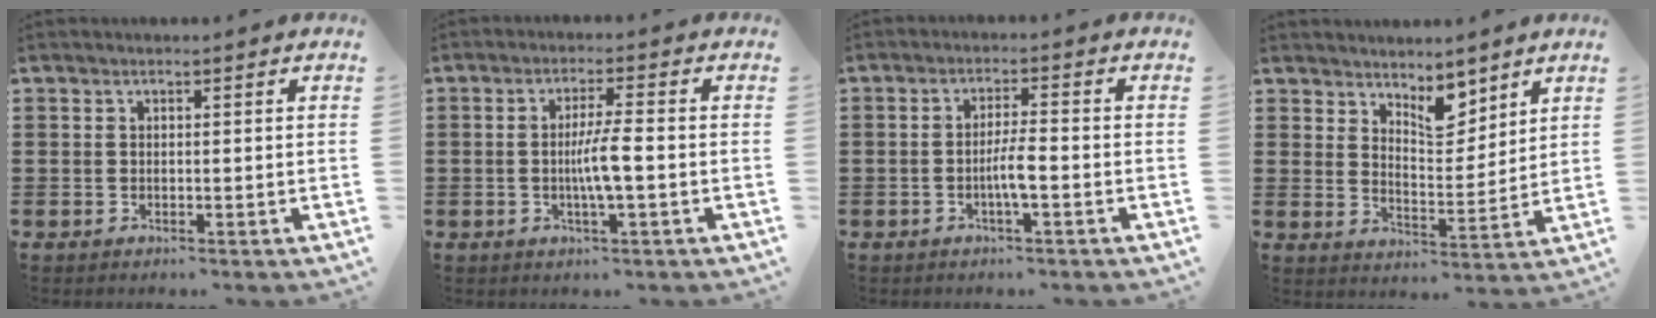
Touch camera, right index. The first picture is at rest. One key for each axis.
{"total": 4.8, "fx": -0.8, "fy": 0.2, "fz": 4.7, "tx": -0.083, "ty": -0.005, "tz": -0.017}
{"total": 3.7, "fx": -1.2, "fy": 0.3, "fz": 3.5, "tx": -0.069, "ty": -0.004, "tz": -0.025}
{"total": 5.9, "fx": 4.8, "fy": 2.6, "fz": 2.3, "tx": -0.035, "ty": -0.017, "tz": 0.084}